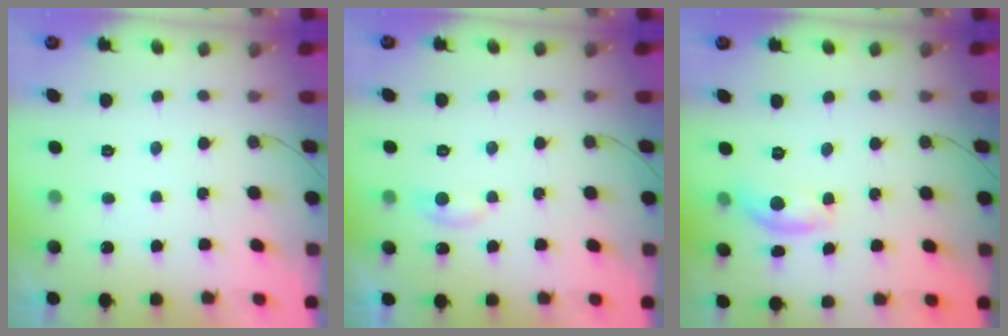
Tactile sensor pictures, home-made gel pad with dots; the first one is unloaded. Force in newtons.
{"total": 4.2, "press": 4.2, "slide": 0.6}
{"total": 7.6, "press": 7.6, "slide": 0.6}